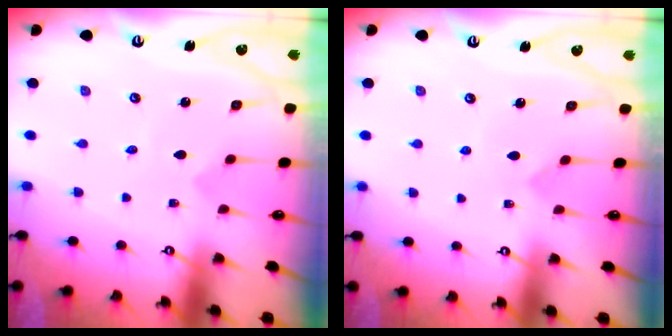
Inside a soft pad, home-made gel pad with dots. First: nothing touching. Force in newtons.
{"total": 2.8, "press": 2.8, "slide": 0.3}